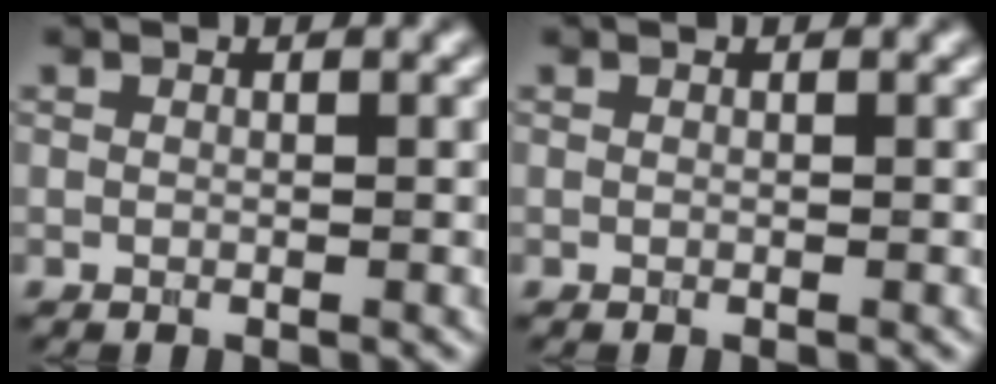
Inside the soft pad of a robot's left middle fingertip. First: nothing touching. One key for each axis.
{"total": 0.0}